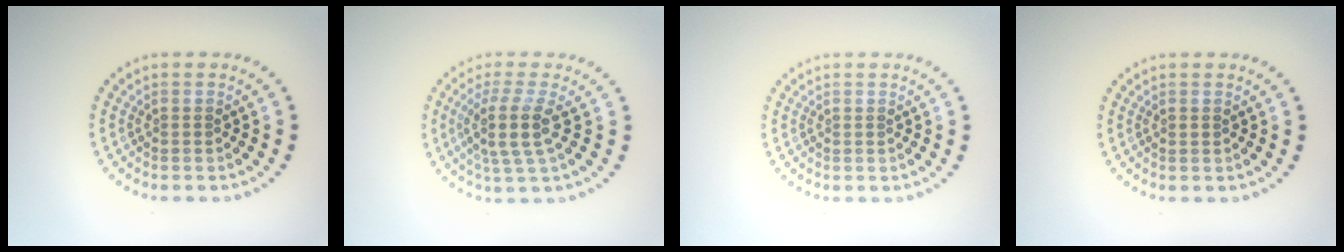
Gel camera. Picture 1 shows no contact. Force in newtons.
{"total": 3.7, "press": 2.9, "slide": 2.3}
{"total": 0.0}
{"total": 0.5, "press": 0.5, "slide": 0.1}